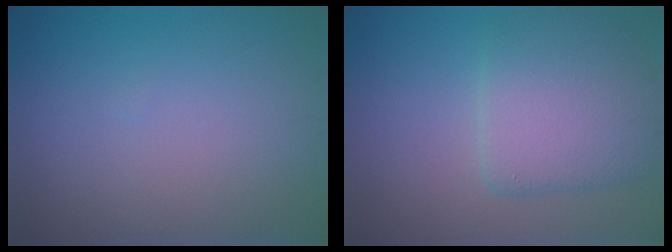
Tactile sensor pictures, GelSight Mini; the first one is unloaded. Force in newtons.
{"total": 5.5, "press": 5.5, "slide": 0.3}